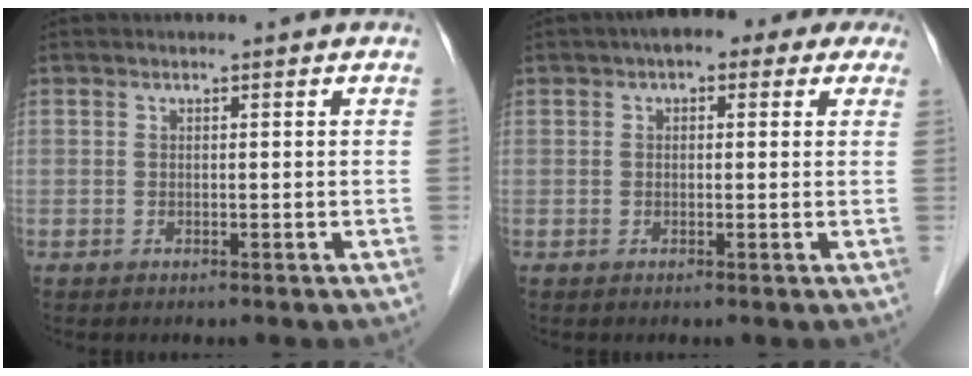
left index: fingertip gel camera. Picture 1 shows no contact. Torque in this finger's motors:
{"motor_torque": [1.03, -1.11, 0.37, 0.03]}